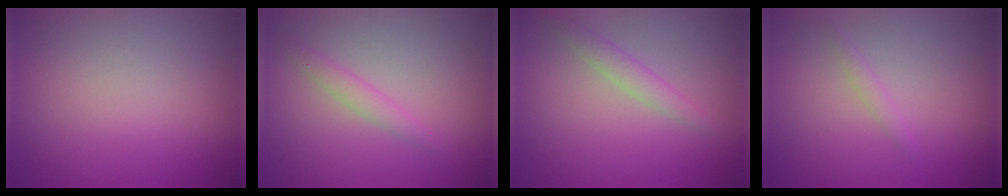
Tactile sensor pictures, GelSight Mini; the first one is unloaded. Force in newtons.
{"total": 1.4, "press": 1.4, "slide": 0.1}
{"total": 1.6, "press": 1.6, "slide": 0.1}
{"total": 0.9, "press": 0.8, "slide": 0.0}